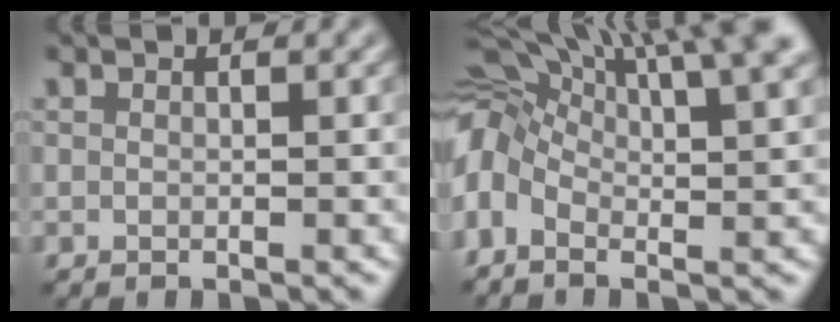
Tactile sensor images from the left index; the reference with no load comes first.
{"total": 13.7, "force": [4.2, 6.4, 11.3], "torque": [-0.230, 0.017, 0.065]}